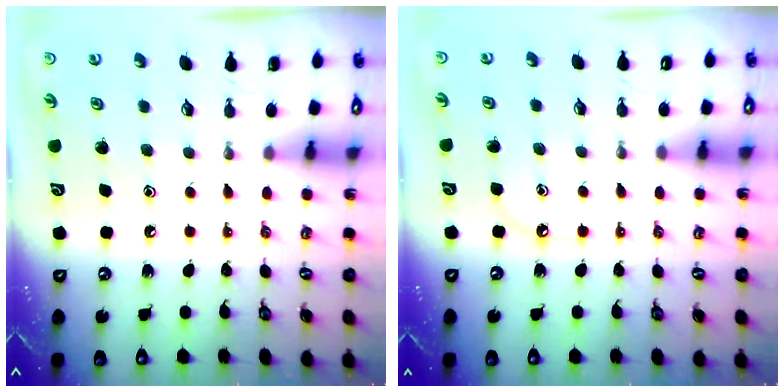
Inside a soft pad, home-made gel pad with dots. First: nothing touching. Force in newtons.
{"total": 3.6, "press": 3.5, "slide": 0.5}